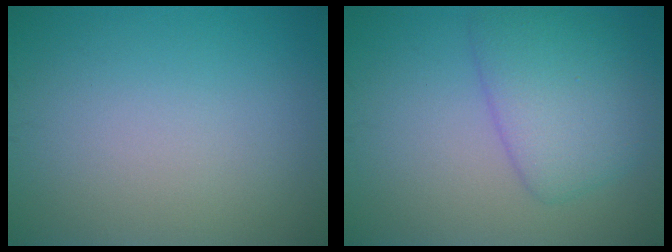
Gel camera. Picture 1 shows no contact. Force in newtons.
{"total": 4.9, "press": 4.9, "slide": 0.1}